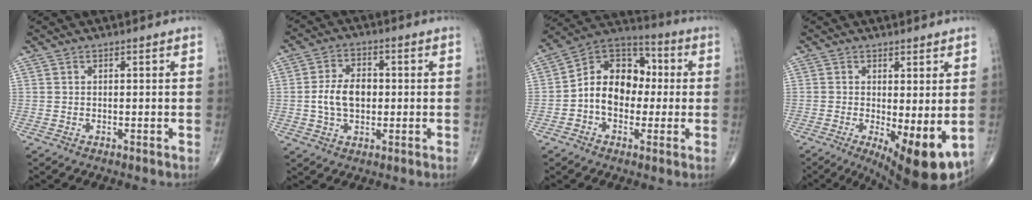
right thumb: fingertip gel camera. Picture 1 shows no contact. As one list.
[{"total": 8.0, "force": [-0.3, 5.3, 6.0], "torque": [-0.103, 0.012, -0.007]}, {"total": 13.7, "force": [-0.7, 10.2, 9.2], "torque": [-0.112, 0.039, -0.026]}, {"total": 11.1, "force": [-2.5, 3.6, 10.2], "torque": [-0.144, -0.025, -0.026]}]